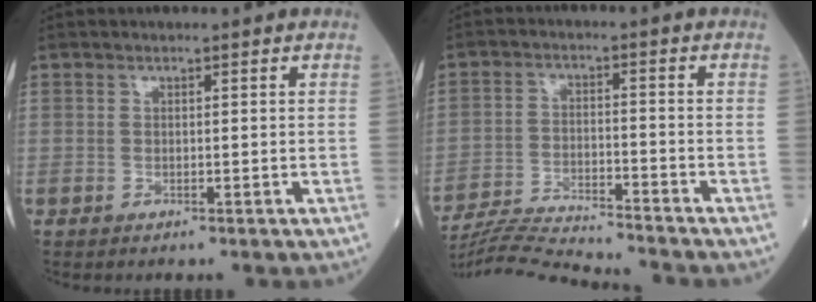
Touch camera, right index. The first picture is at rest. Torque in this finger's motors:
{"motor_torque": [-0.32, -0.32, 0.07, 0.01]}